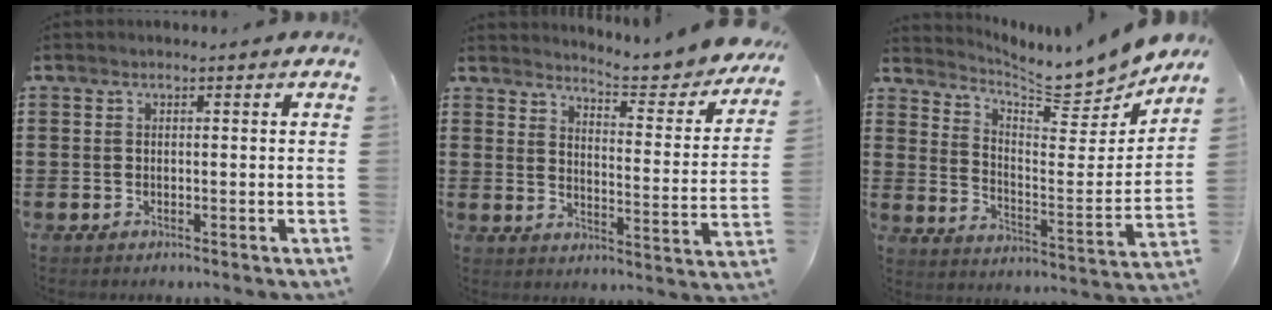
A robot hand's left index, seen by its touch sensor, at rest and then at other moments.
{"total": 4.8, "force": [4.5, -0.5, 1.3], "torque": [-0.035, -0.050, 0.069]}
{"total": 7.4, "force": [7.1, 0.4, 1.9], "torque": [-0.047, -0.069, 0.117]}